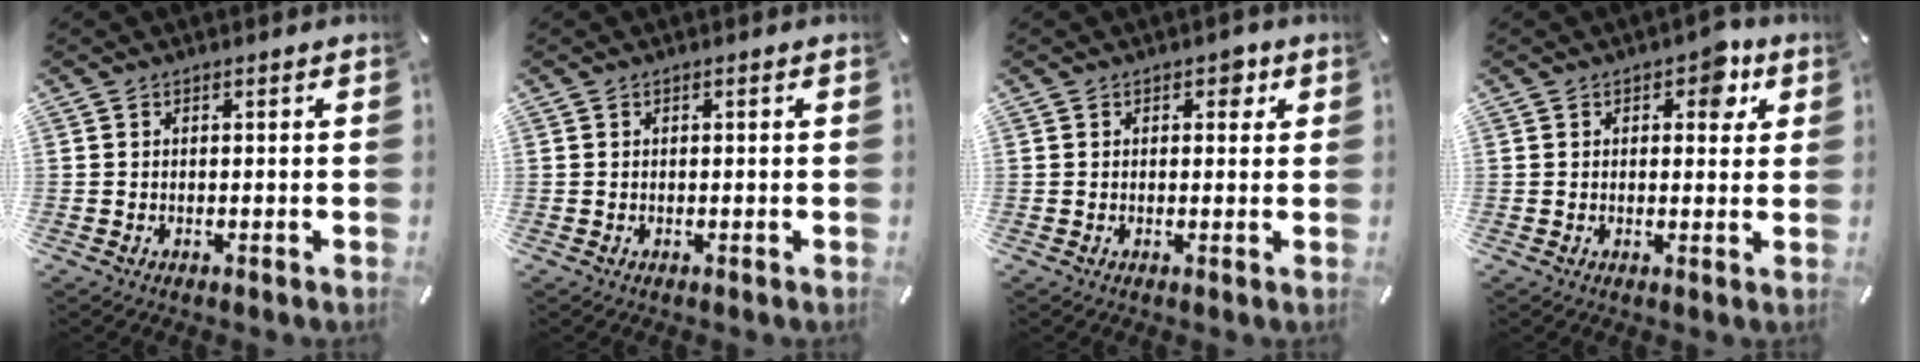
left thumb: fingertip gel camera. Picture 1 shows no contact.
{"total": 0.0}
{"total": 2.6, "force": [1.0, 1.8, 1.6], "torque": [-0.003, -0.003, 0.007]}
{"total": 5.8, "force": [2.7, 3.5, 3.8], "torque": [-0.035, -0.003, 0.037]}